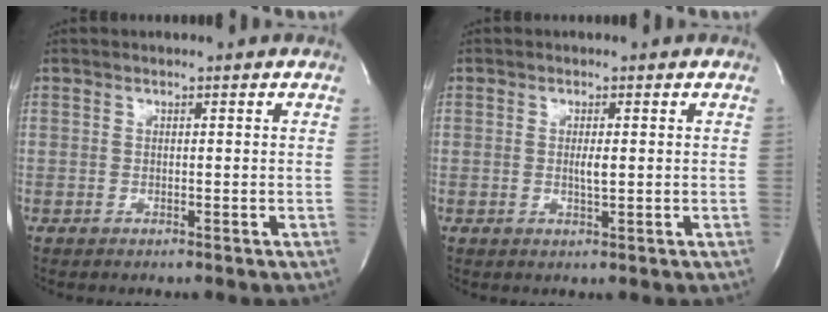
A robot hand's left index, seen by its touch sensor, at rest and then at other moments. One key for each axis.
{"total": 1.7, "fx": 0.0, "fy": 0.3, "fz": 1.7, "tx": -0.035, "ty": -0.001, "tz": 0.001}